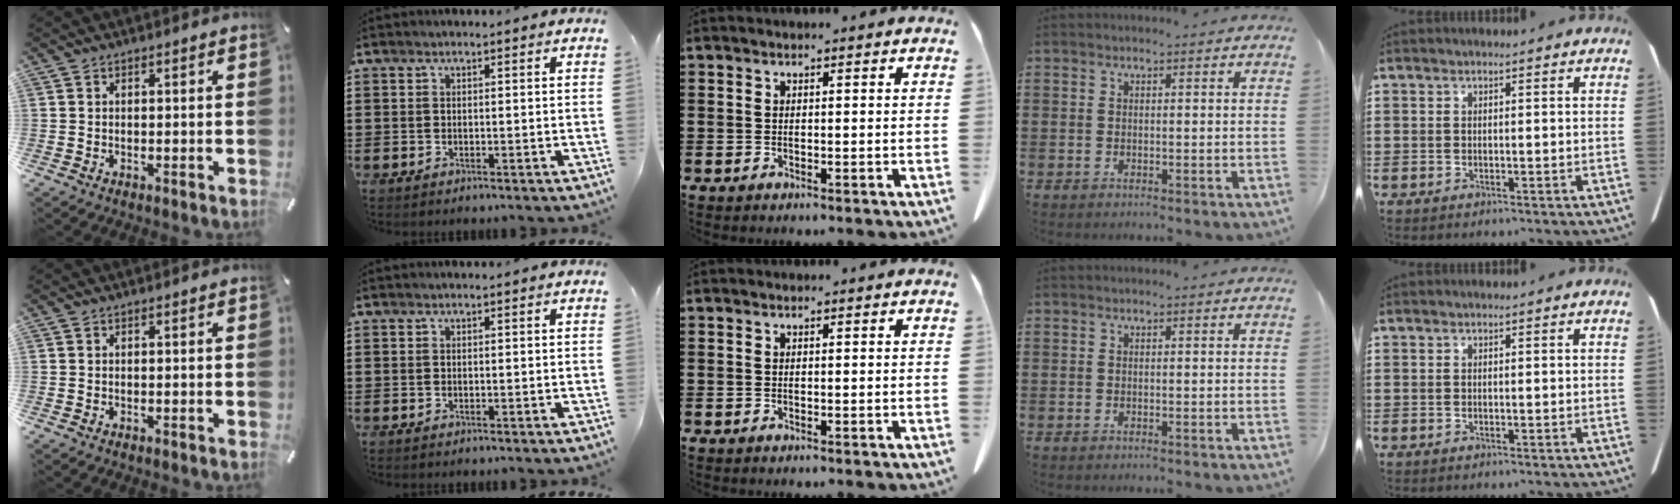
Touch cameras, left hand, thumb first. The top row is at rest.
{}